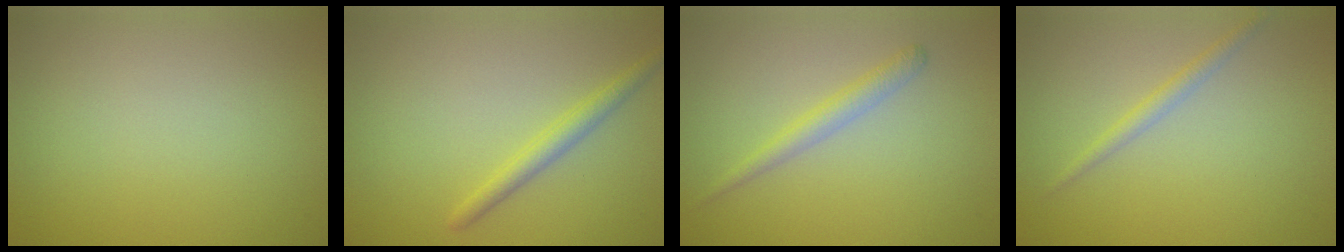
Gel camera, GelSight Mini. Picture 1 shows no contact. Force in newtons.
{"total": 1.9, "press": 1.9, "slide": 0.2}
{"total": 1.7, "press": 1.7, "slide": 0.1}
{"total": 1.4, "press": 1.4, "slide": 0.1}